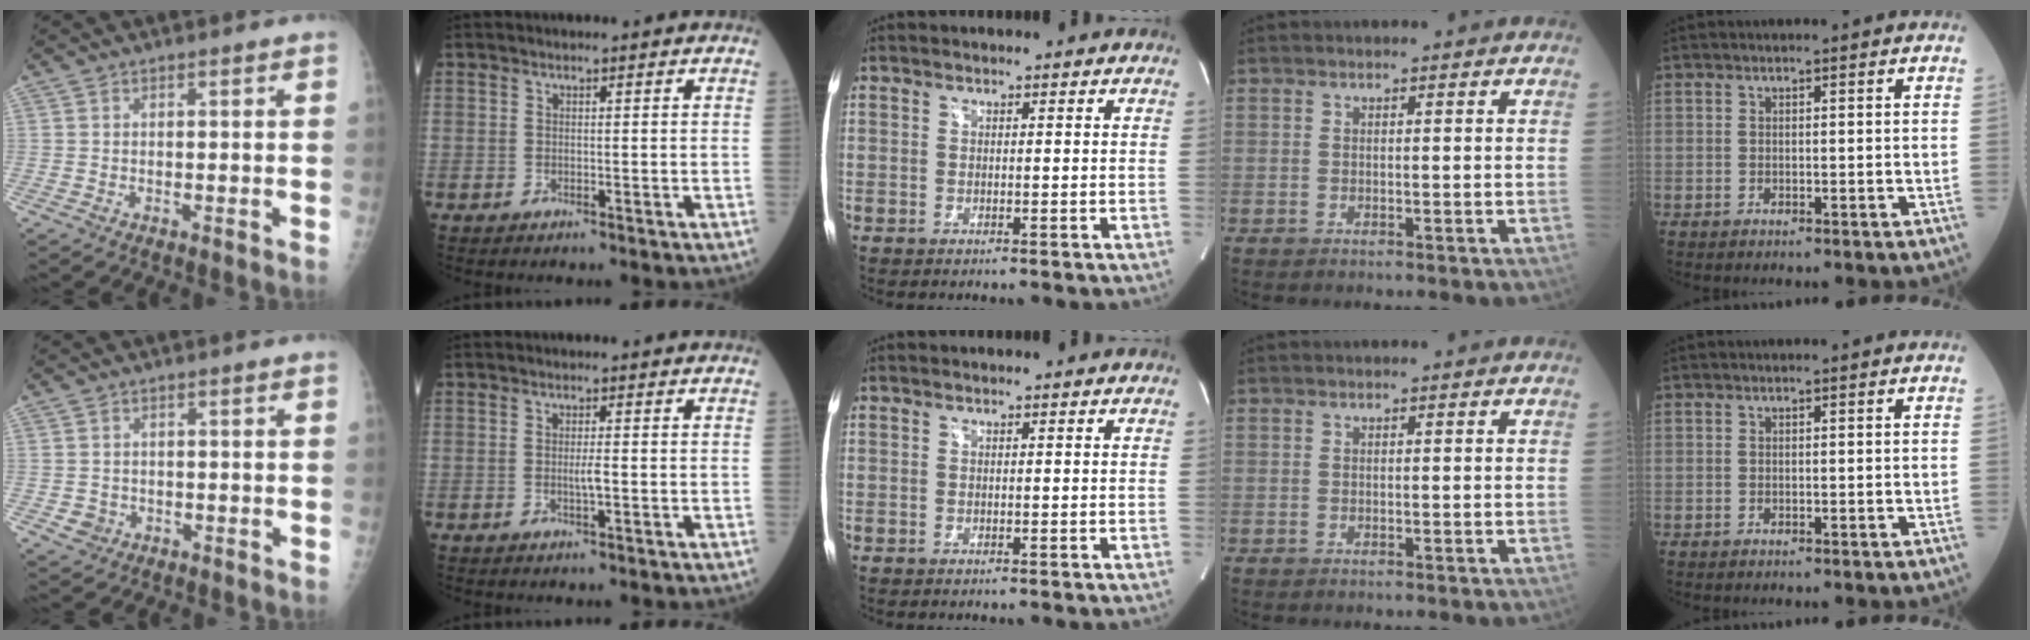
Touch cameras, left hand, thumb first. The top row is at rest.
{"thumb": {"total": 2.4, "force": [-0.7, 2.2, 0.6], "torque": [0.001, 0.005, -0.005]}, "index": {"total": 1.5, "force": [-0.6, 0.0, 1.4], "torque": [-0.029, -0.006, -0.010]}}